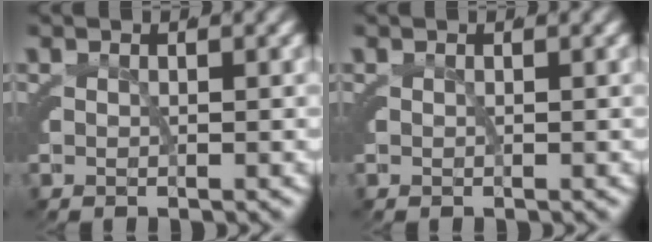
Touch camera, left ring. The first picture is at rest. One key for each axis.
{"total": 0.0}